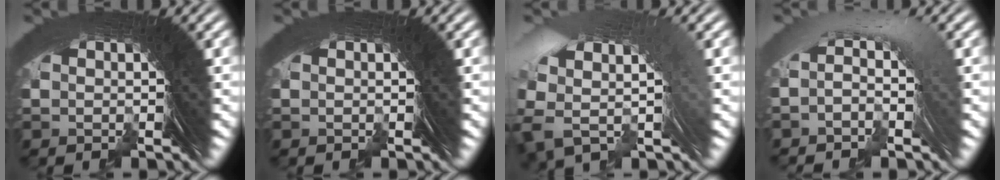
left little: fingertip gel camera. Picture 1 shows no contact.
{"total": 0.0}
{"total": 4.1, "force": [0.2, 1.9, 3.7], "torque": [-0.069, 0.010, 0.010]}
{"total": 3.4, "force": [0.1, 1.4, 3.1], "torque": [-0.032, 0.027, -0.012]}